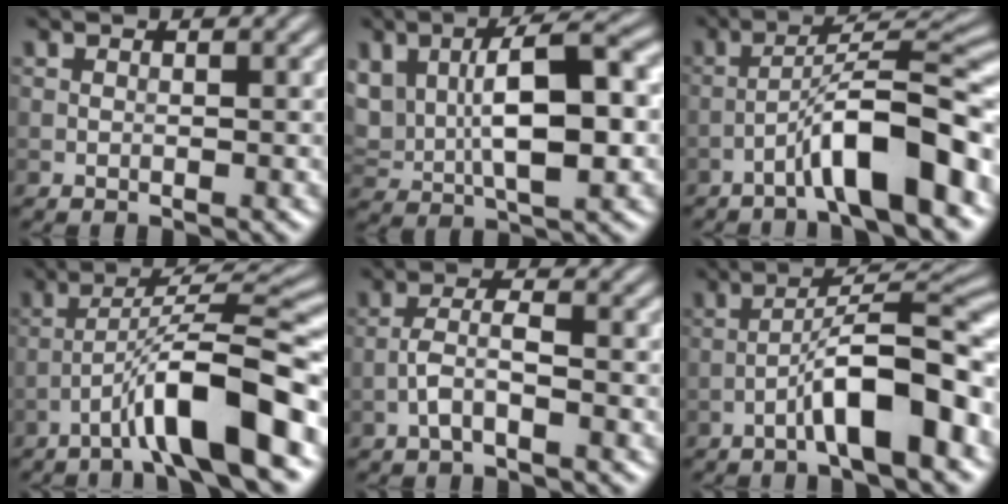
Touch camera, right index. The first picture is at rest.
{"total": 9.6, "force": [1.1, 4.5, 8.4], "torque": [-0.150, 0.009, 0.018]}
{"total": 8.3, "force": [-4.2, 1.1, 7.1], "torque": [-0.110, 0.031, -0.068]}
{"total": 9.4, "force": [-4.9, 1.0, 7.9], "torque": [-0.121, 0.027, -0.078]}
{"total": 2.6, "force": [-1.2, 0.7, 2.2], "torque": [-0.044, 0.008, -0.030]}
{"total": 8.0, "force": [-3.6, 1.3, 7.0], "torque": [-0.109, 0.028, -0.057]}